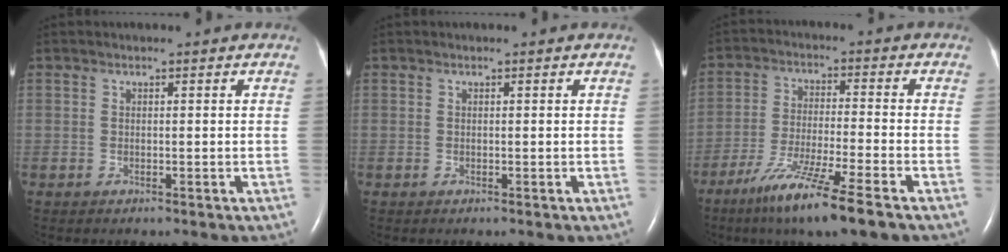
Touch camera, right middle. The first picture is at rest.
{"total": 0.0}
{"total": 11.3, "force": [-7.4, -0.5, 8.5], "torque": [-0.165, -0.038, -0.135]}